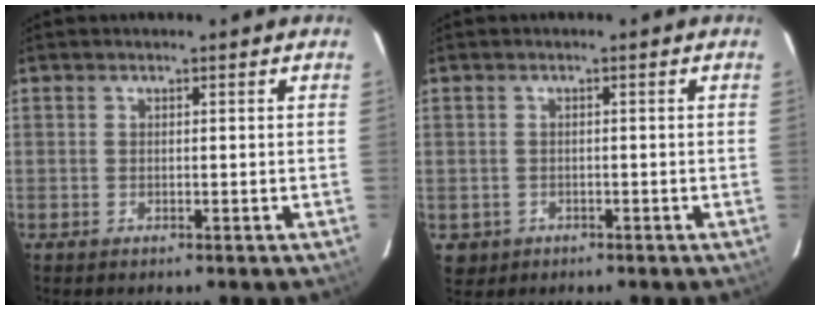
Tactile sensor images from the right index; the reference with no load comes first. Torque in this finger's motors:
{"motor_torque": [-0.07, 0.14, -0.78, -0.21]}